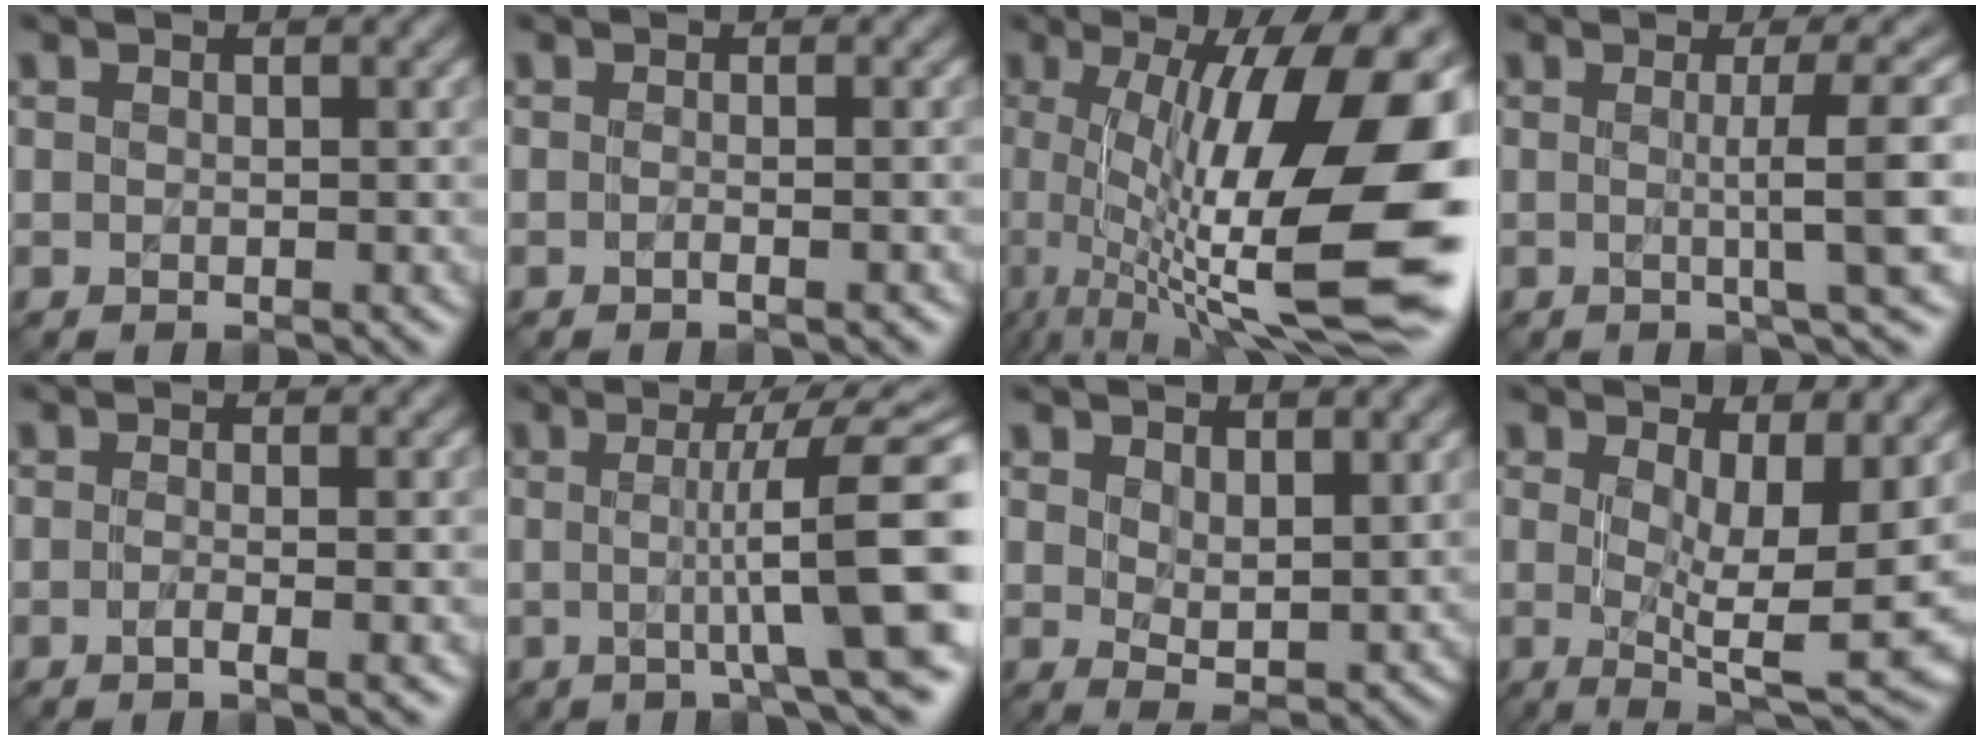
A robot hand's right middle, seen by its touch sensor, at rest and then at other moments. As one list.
[{"total": 1.1, "force": [-0.6, 0.3, 0.9], "torque": [-0.008, -0.001, -0.016]}, {"total": 16.4, "force": [0.9, 5.3, 15.5], "torque": [-0.219, 0.001, 0.013]}, {"total": 5.5, "force": [0.1, 0.7, 5.5], "torque": [-0.078, 0.006, -0.003]}, {"total": 1.8, "force": [-0.5, 0.5, 1.6], "torque": [-0.017, -0.003, -0.017]}, {"total": 9.3, "force": [0.0, 1.6, 9.1], "torque": [-0.109, 0.008, -0.007]}, {"total": 3.2, "force": [1.8, 1.2, 2.4], "torque": [-0.045, -0.008, 0.036]}, {"total": 7.5, "force": [1.0, 2.0, 7.2], "torque": [-0.115, -0.018, 0.021]}]